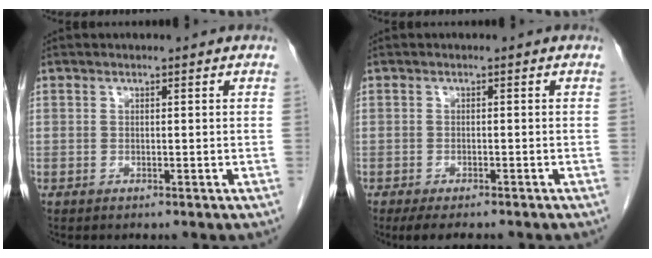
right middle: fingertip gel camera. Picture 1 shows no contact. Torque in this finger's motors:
{"motor_torque": [0.32, -0.15, 0.04, 0.02]}